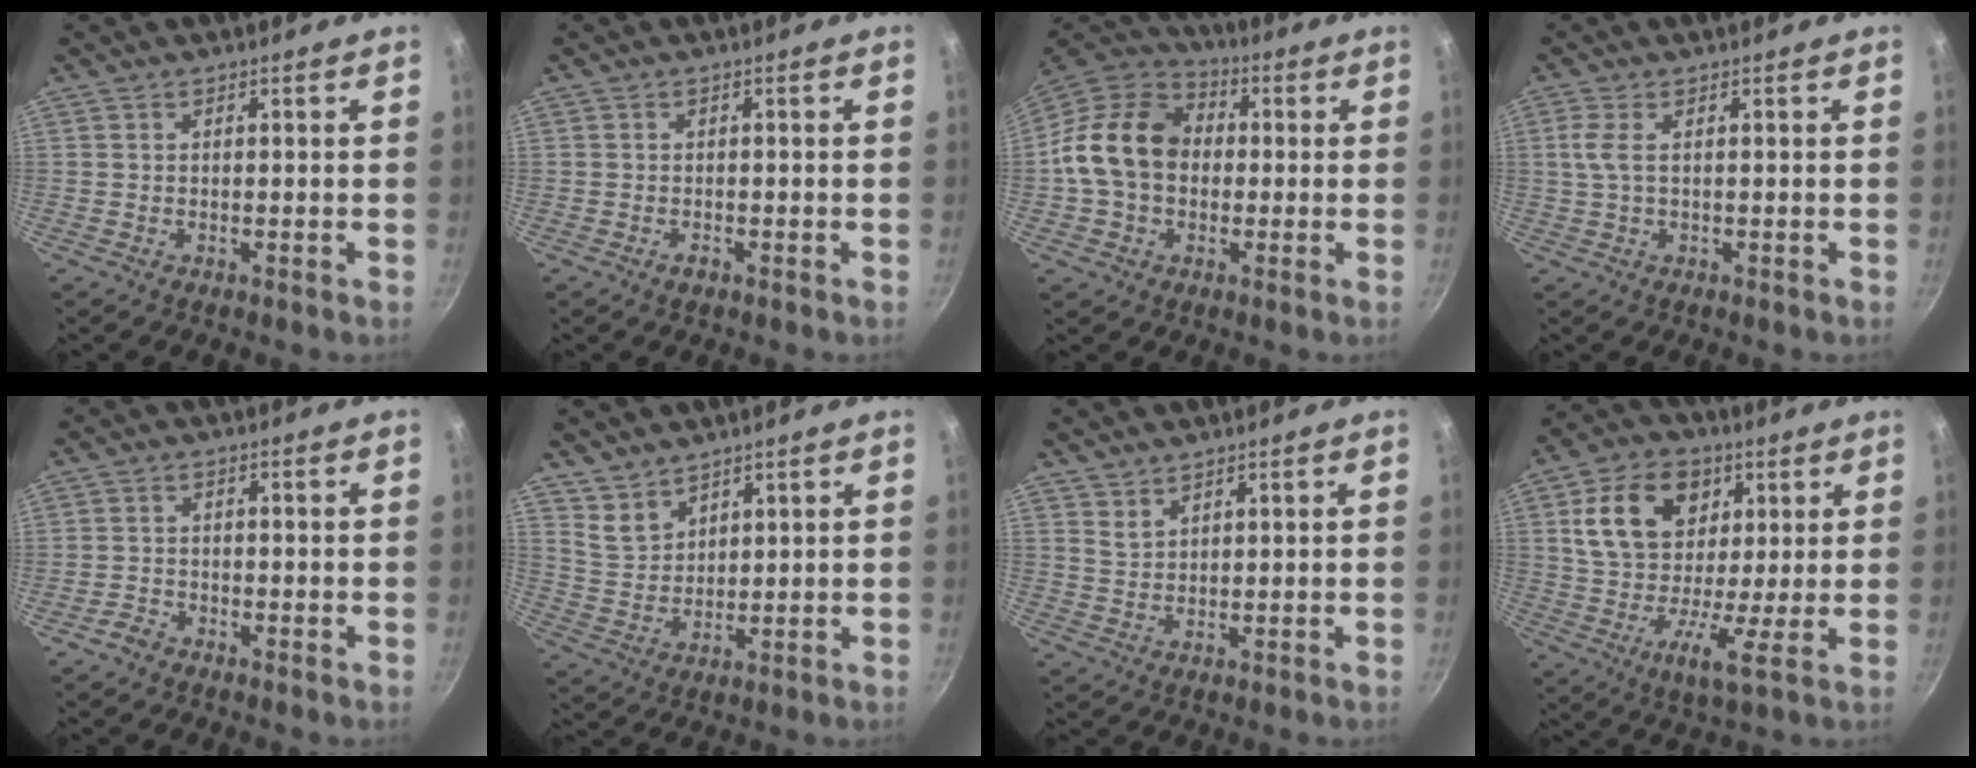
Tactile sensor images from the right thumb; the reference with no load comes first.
{"total": 1.2, "force": [-0.8, 0.7, 0.7], "torque": [-0.010, 0.004, -0.014]}
{"total": 15.5, "force": [0.0, 11.9, 9.9], "torque": [-0.149, 0.032, -0.016]}
{"total": 3.0, "force": [0.4, 1.0, 2.8], "torque": [-0.071, 0.003, 0.011]}
{"total": 2.0, "force": [-1.7, 0.9, 0.5], "torque": [-0.009, 0.017, -0.033]}
{"total": 5.3, "force": [4.4, 2.7, 1.2], "torque": [-0.012, -0.021, 0.095]}
{"total": 1.1, "force": [1.0, 0.5, 0.2], "torque": [0.001, -0.004, 0.020]}
{"total": 15.7, "force": [5.4, 10.2, 10.6], "torque": [-0.165, -0.005, 0.077]}